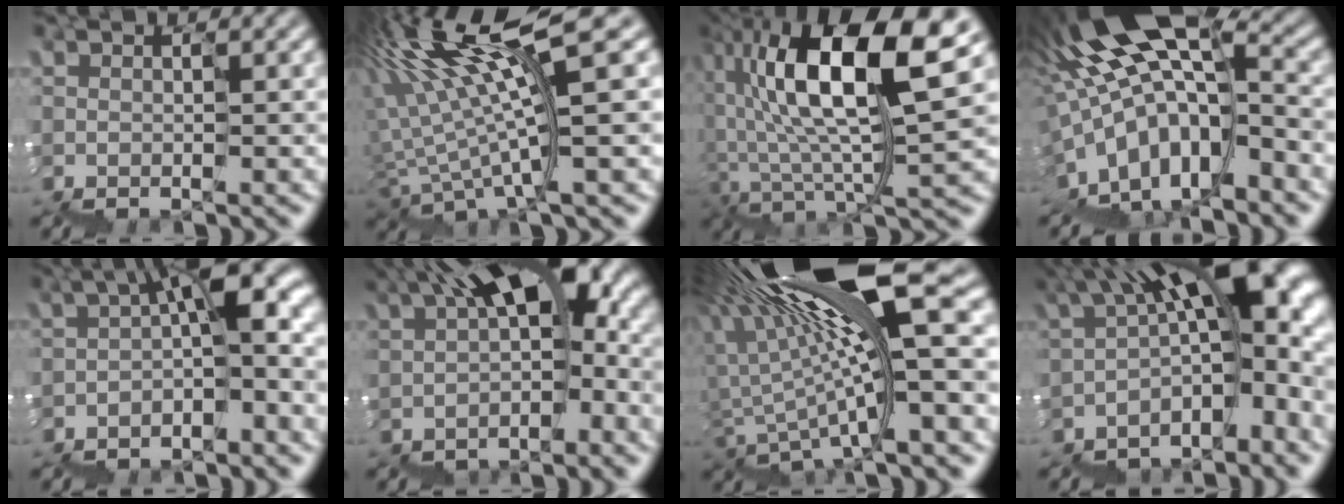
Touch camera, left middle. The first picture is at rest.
{"total": 7.7, "force": [3.9, 1.3, 6.5], "torque": [-0.146, 0.020, 0.081]}
{"total": 11.3, "force": [1.9, 3.9, 10.5], "torque": [-0.211, 0.017, 0.037]}
{"total": 11.9, "force": [-3.4, 4.2, 10.6], "torque": [-0.190, 0.036, -0.059]}
{"total": 7.7, "force": [-1.1, 2.6, 7.2], "torque": [-0.105, 0.026, -0.020]}
{"total": 9.3, "force": [0.8, 4.5, 8.0], "torque": [-0.130, 0.013, 0.021]}
{"total": 13.6, "force": [4.7, 3.2, 12.4], "torque": [-0.233, 0.011, 0.092]}
{"total": 11.6, "force": [0.0, 5.0, 10.5], "torque": [-0.155, 0.030, 0.012]}